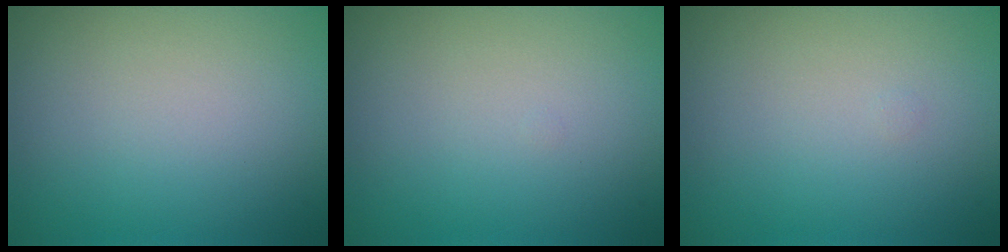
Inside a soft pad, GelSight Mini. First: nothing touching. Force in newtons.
{"total": 0.0}
{"total": 0.0}